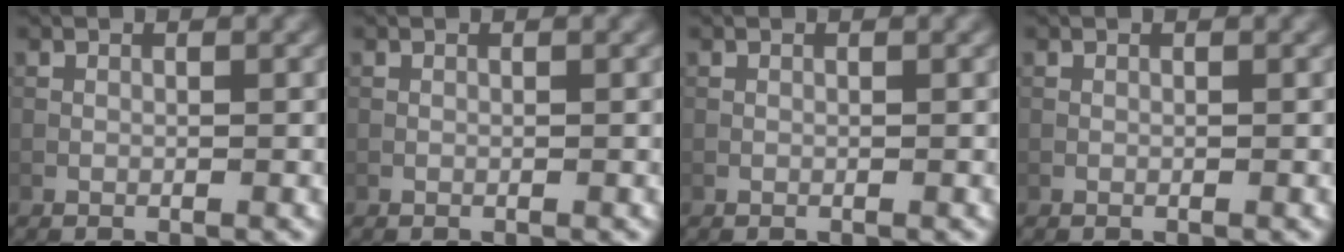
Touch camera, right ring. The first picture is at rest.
{"total": 0.0}
{"total": 0.0}
{"total": 0.0}